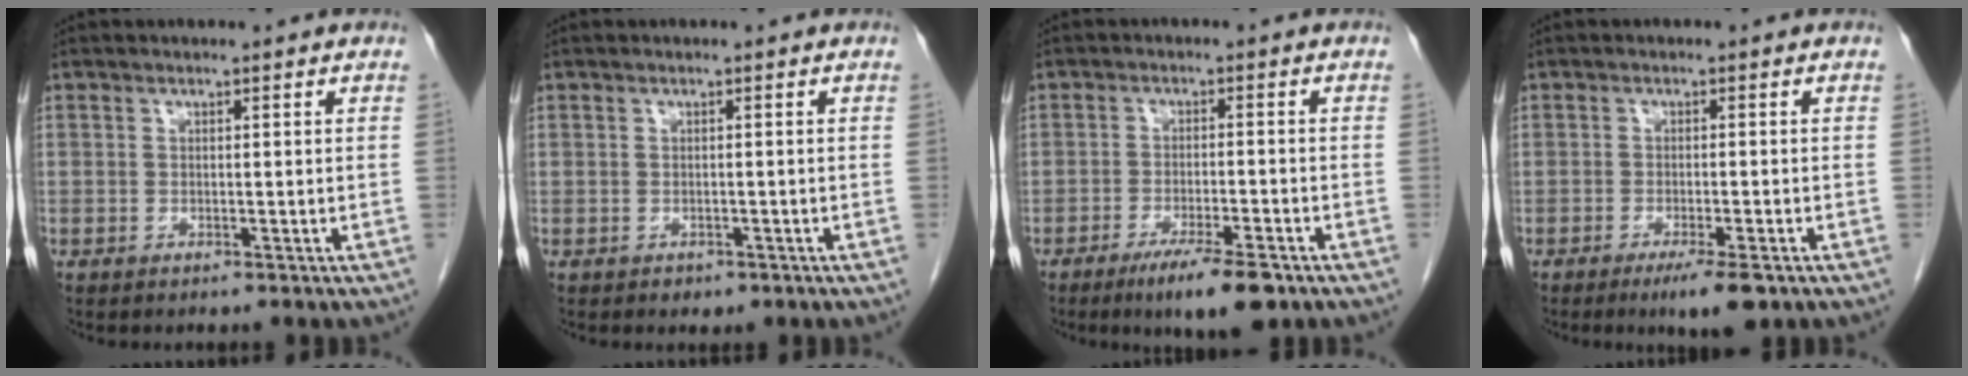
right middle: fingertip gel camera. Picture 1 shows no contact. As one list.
[{"total": 1.1, "force": [-0.7, 0.8, 0.3], "torque": [-0.011, 0.000, -0.003]}, {"total": 7.9, "force": [-5.2, 1.0, 5.9], "torque": [-0.094, -0.016, -0.081]}, {"total": 4.9, "force": [-3.0, 0.5, 3.8], "torque": [-0.059, -0.012, -0.045]}]